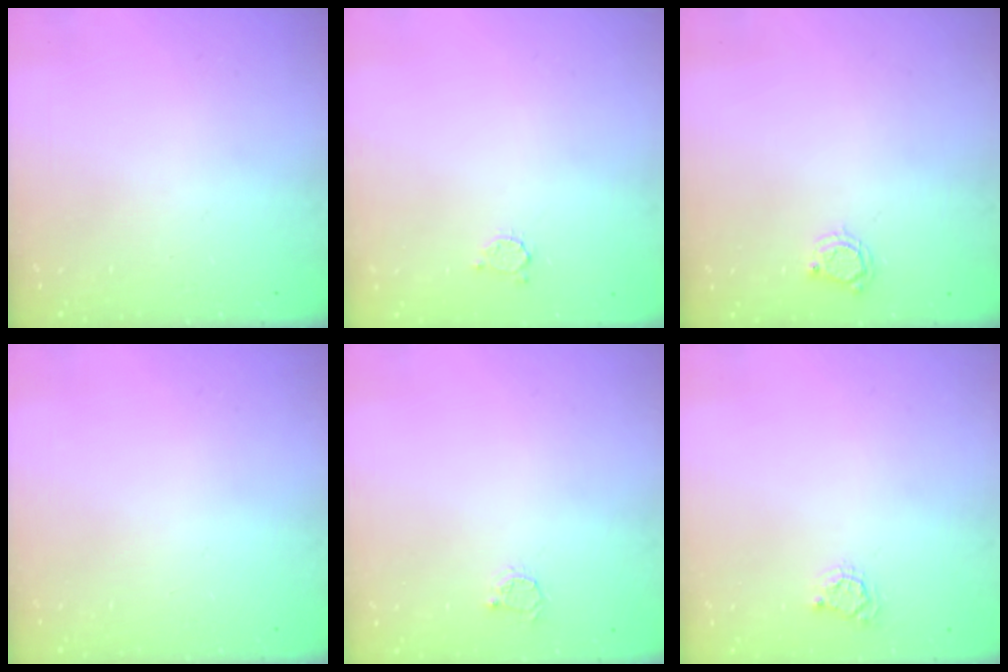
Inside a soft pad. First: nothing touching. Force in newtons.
{"total": 2.7, "press": 2.7, "slide": 0.3}
{"total": 3.8, "press": 3.8, "slide": 0.4}
{"total": 0.0}
{"total": 2.3, "press": 2.3, "slide": 0.3}
{"total": 4.8, "press": 4.7, "slide": 0.5}